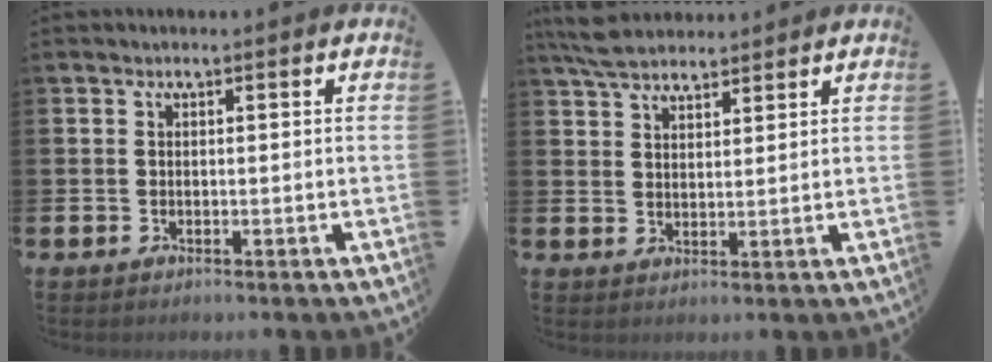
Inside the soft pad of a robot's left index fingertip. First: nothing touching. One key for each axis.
{"total": 4.9, "fx": 4.7, "fy": 1.2, "fz": 1.1, "tx": -0.033, "ty": -0.013, "tz": 0.087}